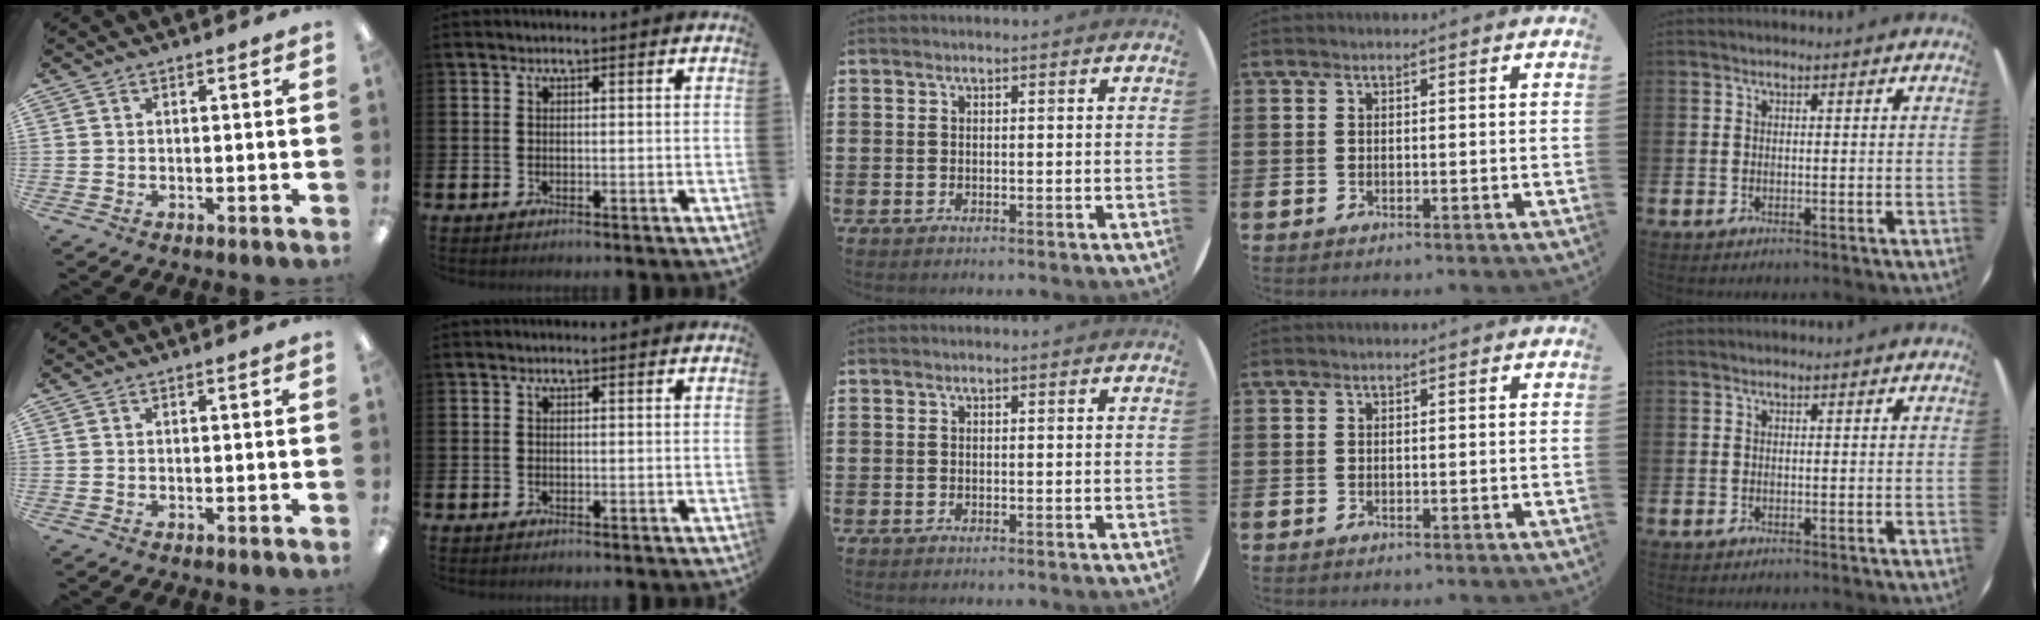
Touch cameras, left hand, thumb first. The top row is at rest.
{}